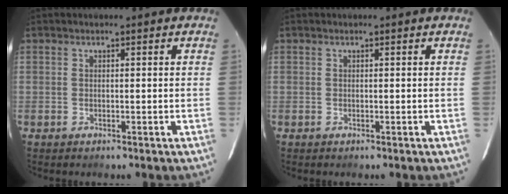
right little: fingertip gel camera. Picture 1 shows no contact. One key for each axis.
{"total": 0.0}